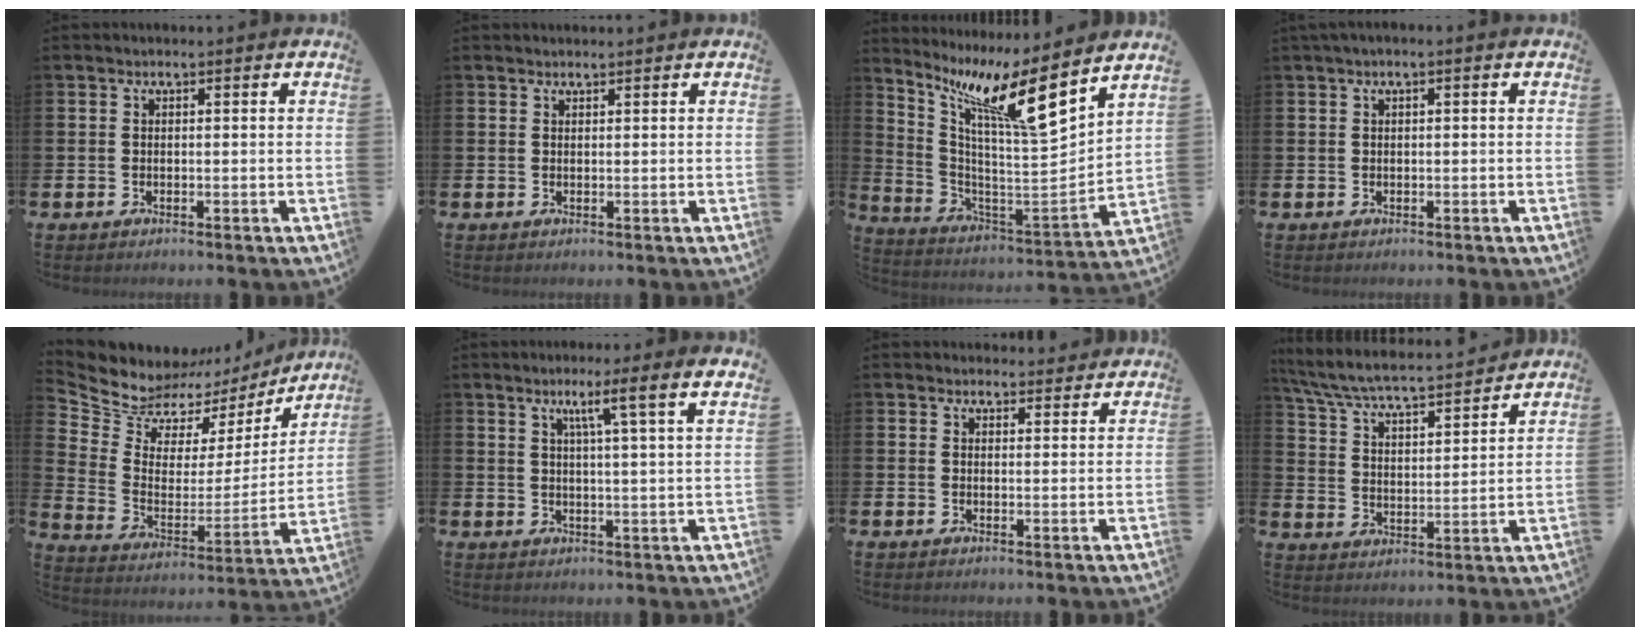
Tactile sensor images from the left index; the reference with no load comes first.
{"total": 0.7, "force": [0.7, 0.0, -0.1], "torque": [0.017, -0.006, 0.010]}
{"total": 13.9, "force": [9.0, 2.2, 10.3], "torque": [-0.209, -0.047, 0.140]}
{"total": 0.8, "force": [0.1, 0.0, 0.8], "torque": [-0.021, 0.003, 0.003]}
{"total": 7.5, "force": [6.8, 3.2, 0.3], "torque": [-0.054, -0.058, 0.120]}
{"total": 4.6, "force": [3.0, -1.0, 3.4], "torque": [-0.064, -0.012, 0.045]}
{"total": 2.2, "force": [2.1, 0.6, -0.2], "torque": [0.015, -0.014, 0.036]}
{"total": 6.6, "force": [6.3, 0.5, 2.1], "torque": [-0.074, -0.046, 0.106]}